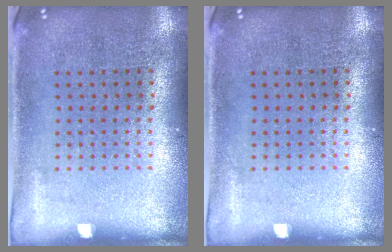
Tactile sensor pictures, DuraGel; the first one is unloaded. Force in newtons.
{"total": 0.0}